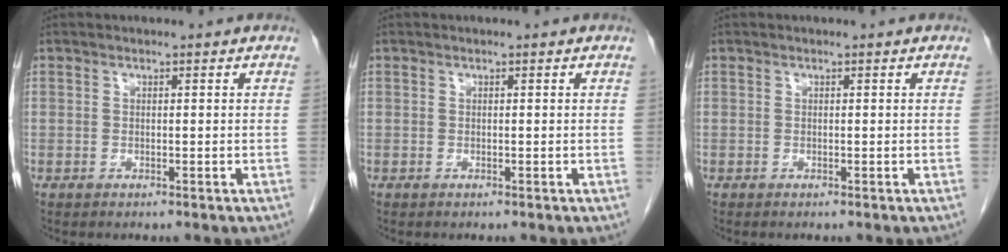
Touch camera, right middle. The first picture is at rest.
{"total": 0.0}
{"total": 0.0}